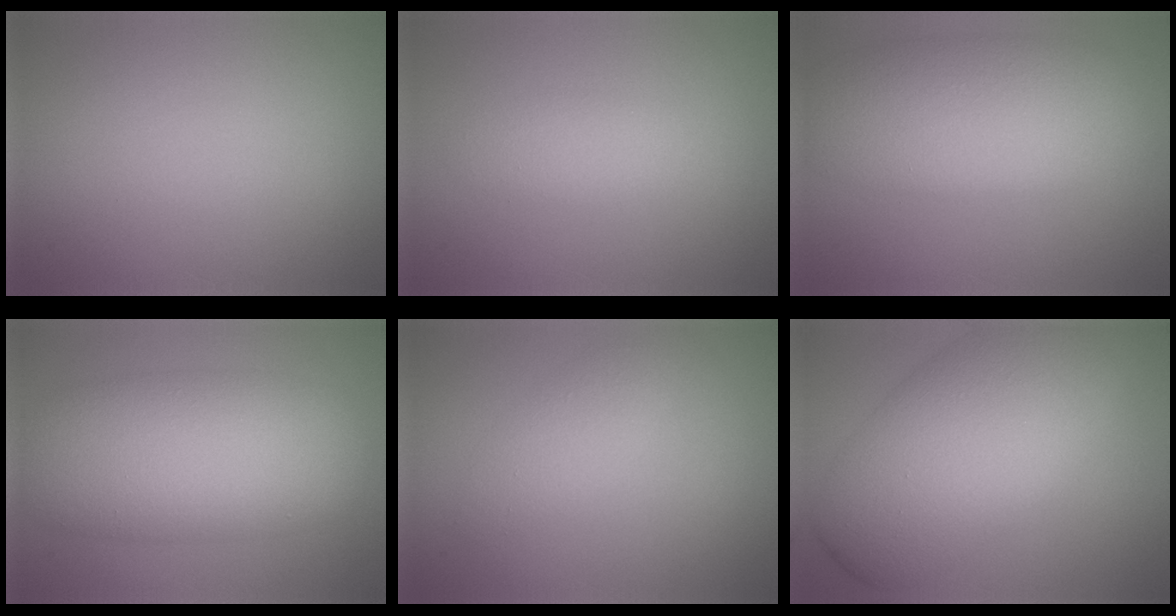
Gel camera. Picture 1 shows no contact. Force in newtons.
{"total": 2.0, "press": 2.0, "slide": 0.1}
{"total": 8.3, "press": 8.3, "slide": 0.5}
{"total": 9.4, "press": 9.4, "slide": 0.5}
{"total": 2.2, "press": 2.2, "slide": 0.2}
{"total": 10.5, "press": 10.5, "slide": 0.9}